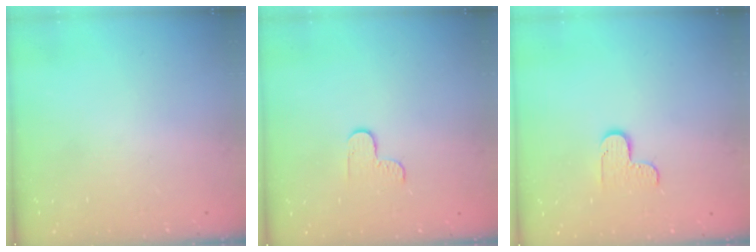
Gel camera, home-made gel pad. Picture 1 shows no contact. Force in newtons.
{"total": 3.3, "press": 3.3, "slide": 0.4}
{"total": 5.7, "press": 5.7, "slide": 0.5}